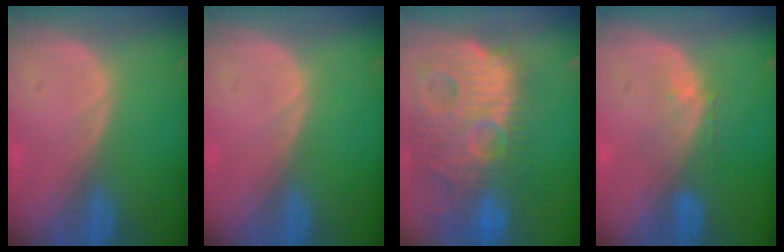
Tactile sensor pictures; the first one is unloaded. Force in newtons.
{"total": 0.0}
{"total": 14.8, "press": 12.8, "slide": 7.5}
{"total": 3.4, "press": 3.4, "slide": 0.4}